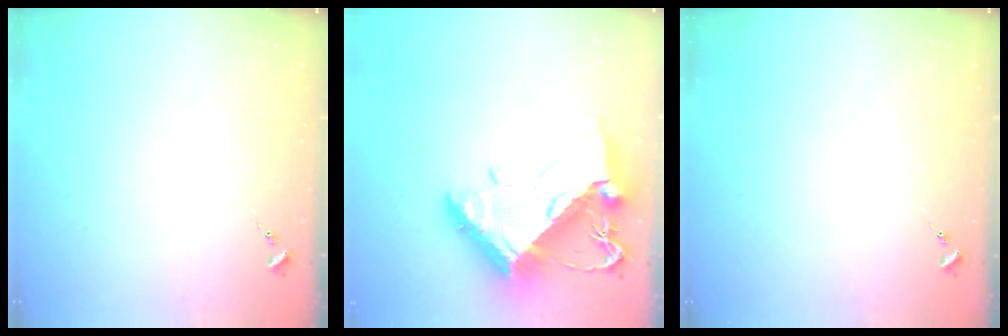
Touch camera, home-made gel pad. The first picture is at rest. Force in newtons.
{"total": 19.4, "press": 19.3, "slide": 2.1}
{"total": 0.0}